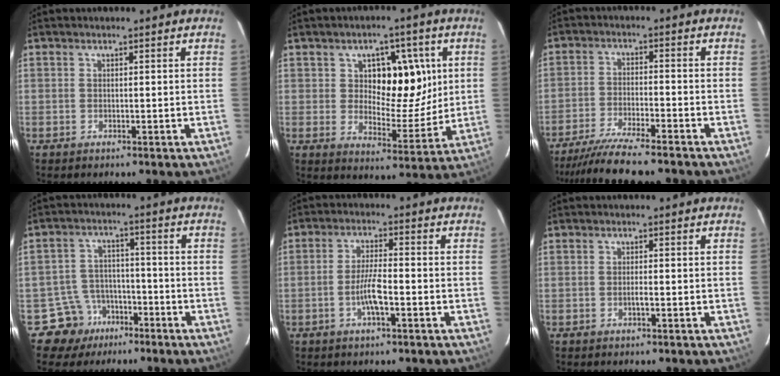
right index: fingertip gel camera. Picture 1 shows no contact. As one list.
[{"total": 10.7, "force": [2.9, 5.7, 8.6], "torque": [-0.112, 0.012, 0.051]}, {"total": 11.3, "force": [-10.0, 0.1, 5.4], "torque": [-0.083, -0.025, -0.160]}, {"total": 7.1, "force": [-3.9, 5.9, -0.2], "torque": [0.010, 0.019, -0.057]}, {"total": 5.0, "force": [-1.7, 0.7, 4.7], "torque": [-0.092, 0.003, -0.032]}, {"total": 0.9, "force": [-0.3, 0.0, 0.8], "torque": [-0.017, 0.001, -0.006]}]